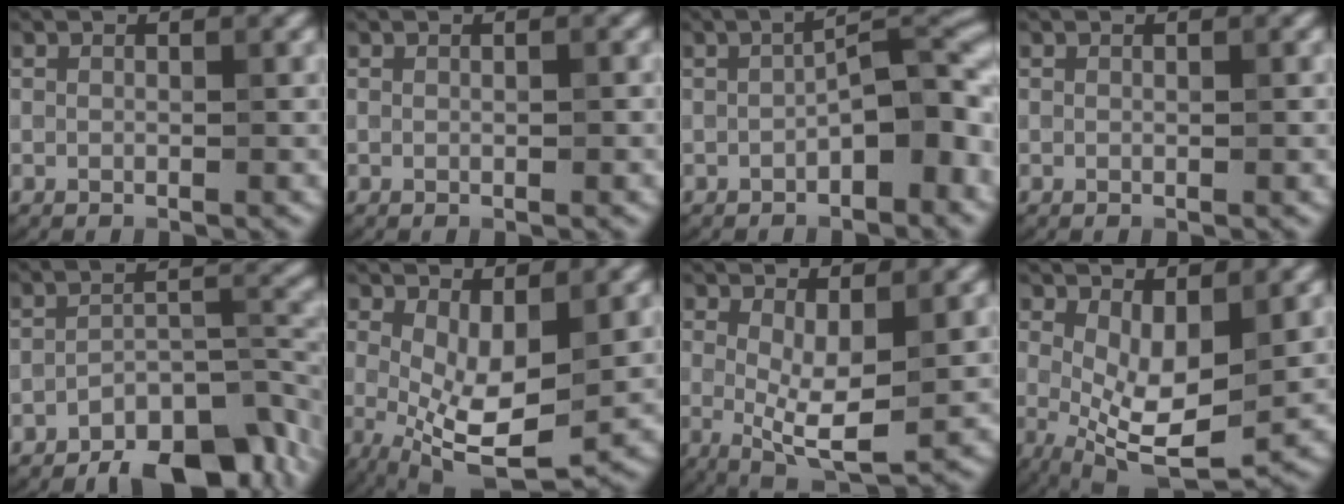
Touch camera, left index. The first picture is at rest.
{"total": 0.6, "force": [0.0, 0.1, 0.6], "torque": [-0.009, 0.001, 0.002]}
{"total": 5.6, "force": [-1.5, 2.1, 4.9], "torque": [-0.067, 0.015, -0.027]}
{"total": 0.0}
{"total": 9.1, "force": [-6.5, 3.5, 5.4], "torque": [-0.066, -0.004, -0.105]}
{"total": 7.0, "force": [-0.3, 2.9, 6.3], "torque": [-0.127, -0.016, -0.001]}
{"total": 5.1, "force": [0.3, 1.7, 4.8], "torque": [-0.089, -0.014, 0.009]}
{"total": 6.6, "force": [0.4, 2.8, 5.9], "torque": [-0.115, -0.011, 0.010]}